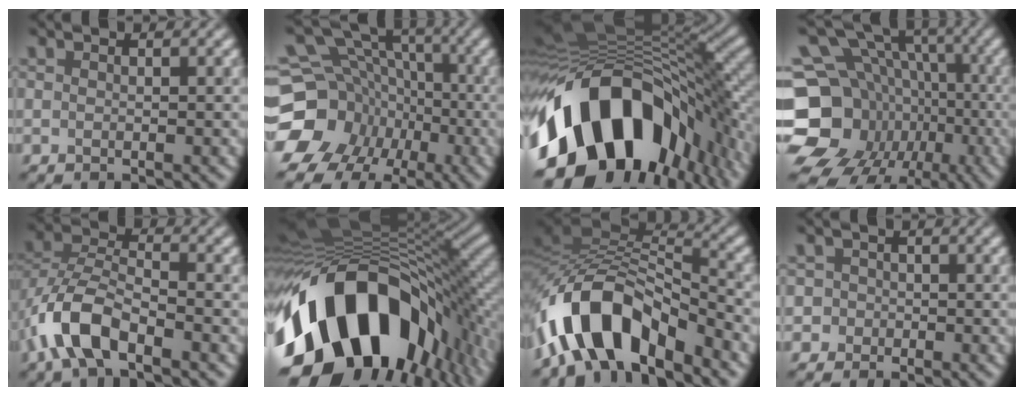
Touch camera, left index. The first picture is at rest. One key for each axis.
{"total": 13.9, "fx": -3.7, "fy": 12.5, "fz": 5.0, "tx": -0.128, "ty": 0.001, "tz": -0.076}
{"total": 16.6, "fx": -6.9, "fy": 9.7, "fz": 11.5, "tx": -0.186, "ty": -0.002, "tz": -0.110}
{"total": 19.5, "fx": -5.8, "fy": 16.8, "fz": 8.1, "tx": -0.172, "ty": -0.009, "tz": -0.100}
{"total": 6.3, "fx": -3.3, "fy": 2.9, "fz": 4.5, "tx": -0.087, "ty": 0.006, "tz": -0.075}
{"total": 18.3, "fx": -6.9, "fy": 11.3, "fz": 12.6, "tx": -0.206, "ty": -0.022, "tz": -0.106}
{"total": 10.5, "fx": -5.9, "fy": 4.7, "fz": 7.3, "tx": -0.122, "ty": 0.019, "tz": -0.113}
{"total": 2.5, "fx": -0.5, "fy": 2.5, "fz": 0.1, "tx": 0.032, "ty": 0.017, "tz": -0.039}